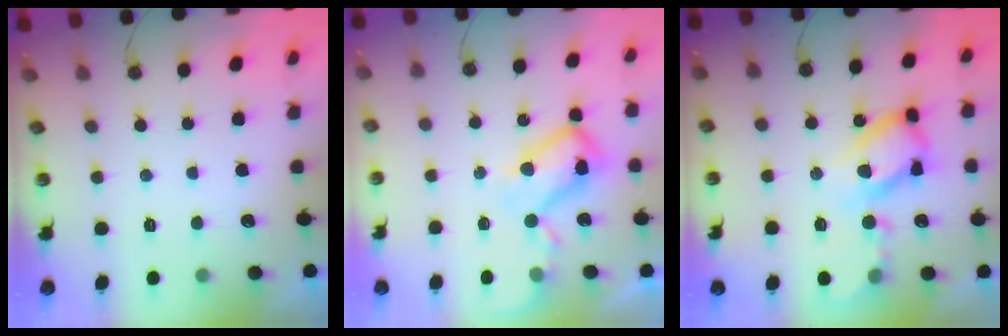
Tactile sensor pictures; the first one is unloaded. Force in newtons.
{"total": 11.6, "press": 11.5, "slide": 1.8}
{"total": 14.7, "press": 14.6, "slide": 1.2}